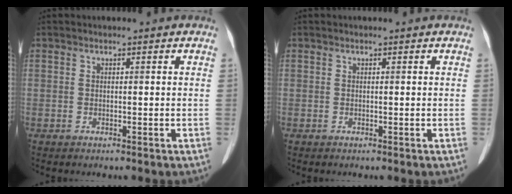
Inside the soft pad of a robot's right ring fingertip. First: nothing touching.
{"total": 0.0}